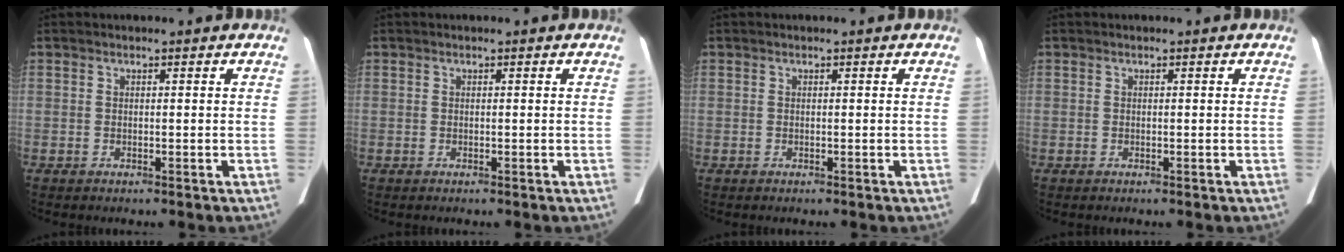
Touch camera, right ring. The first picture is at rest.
{"total": 0.0}
{"total": 0.0}
{"total": 0.0}